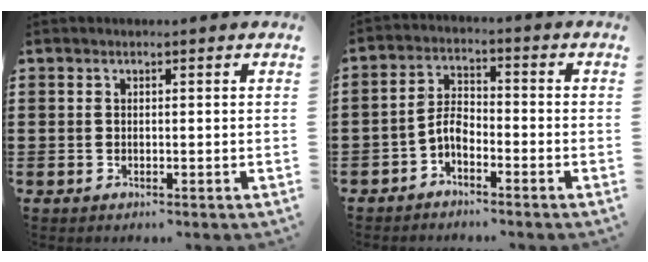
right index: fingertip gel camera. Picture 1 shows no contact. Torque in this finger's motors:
{"motor_torque": [0.65, -0.57, 0.26, 0.07]}